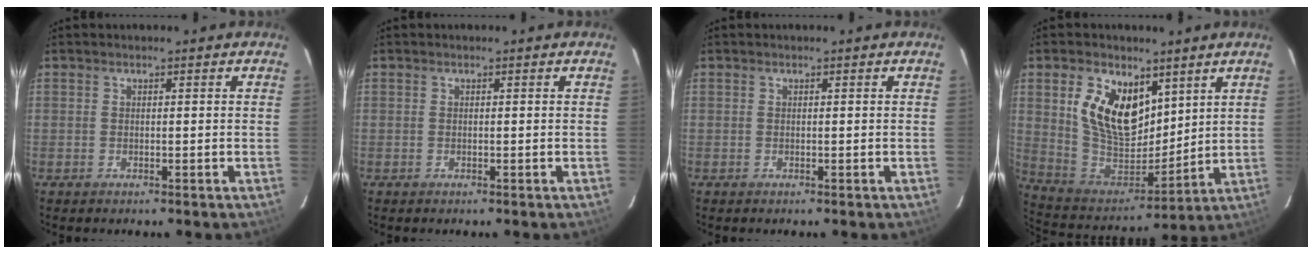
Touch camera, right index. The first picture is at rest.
{"total": 0.0}
{"total": 0.0}
{"total": 15.3, "force": [6.8, 9.2, 10.2], "torque": [-0.198, 0.004, 0.146]}